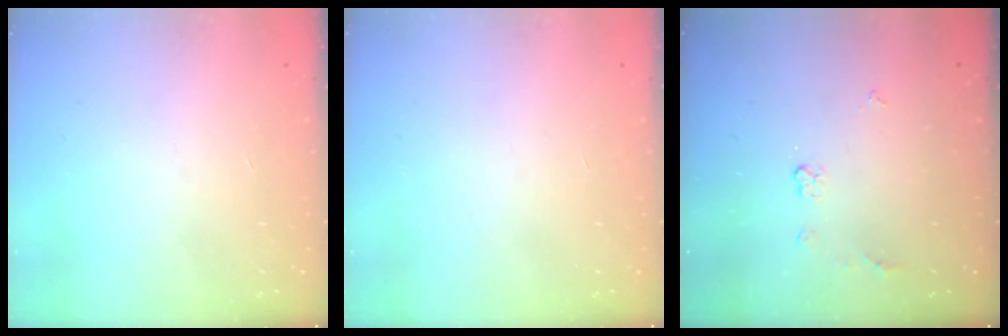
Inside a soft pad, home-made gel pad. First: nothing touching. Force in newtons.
{"total": 0.0}
{"total": 3.8, "press": 3.8, "slide": 0.6}